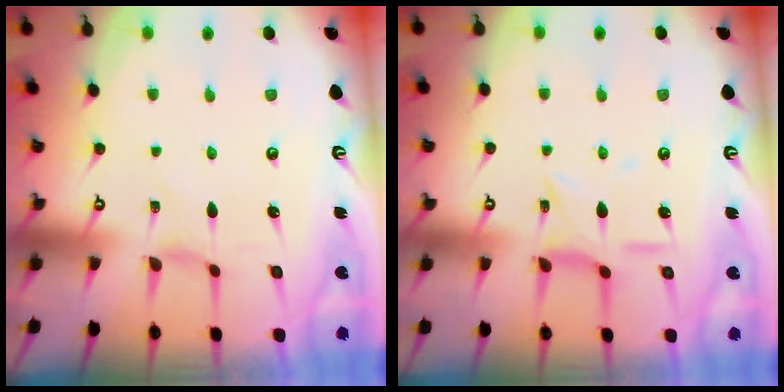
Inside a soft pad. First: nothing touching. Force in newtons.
{"total": 6.7, "press": 6.7, "slide": 0.3}